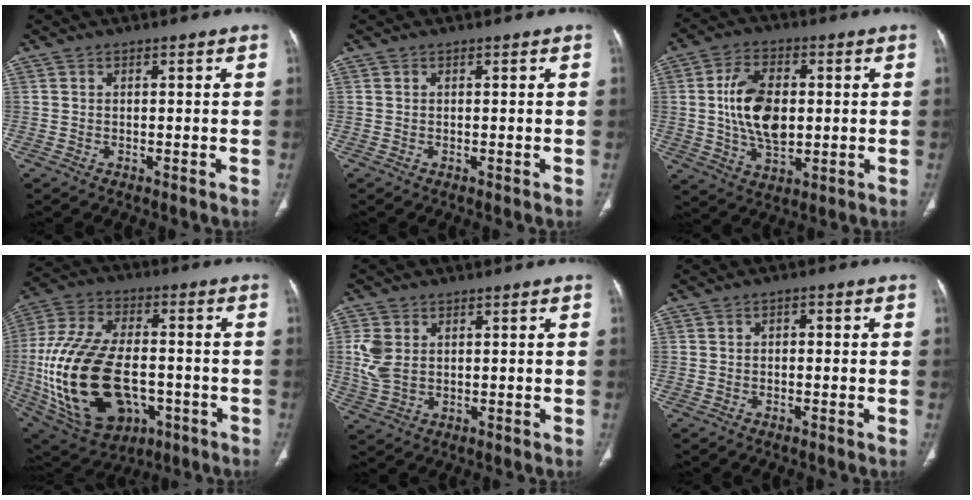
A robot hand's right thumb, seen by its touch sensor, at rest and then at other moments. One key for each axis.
{"total": 0.0}
{"total": 12.8, "fx": 0.7, "fy": 7.7, "fz": 10.2, "tx": -0.173, "ty": 0.000, "tz": 0.019}
{"total": 27.7, "fx": -5.0, "fy": 16.7, "fz": 21.5, "tx": -0.442, "ty": 0.008, "tz": -0.058}
{"total": 5.8, "fx": 1.2, "fy": 4.2, "fz": 3.9, "tx": -0.086, "ty": -0.002, "tz": 0.032}
{"total": 1.4, "fx": 0.0, "fy": 0.9, "fz": 1.0, "tx": -0.009, "ty": 0.006, "tz": -0.004}